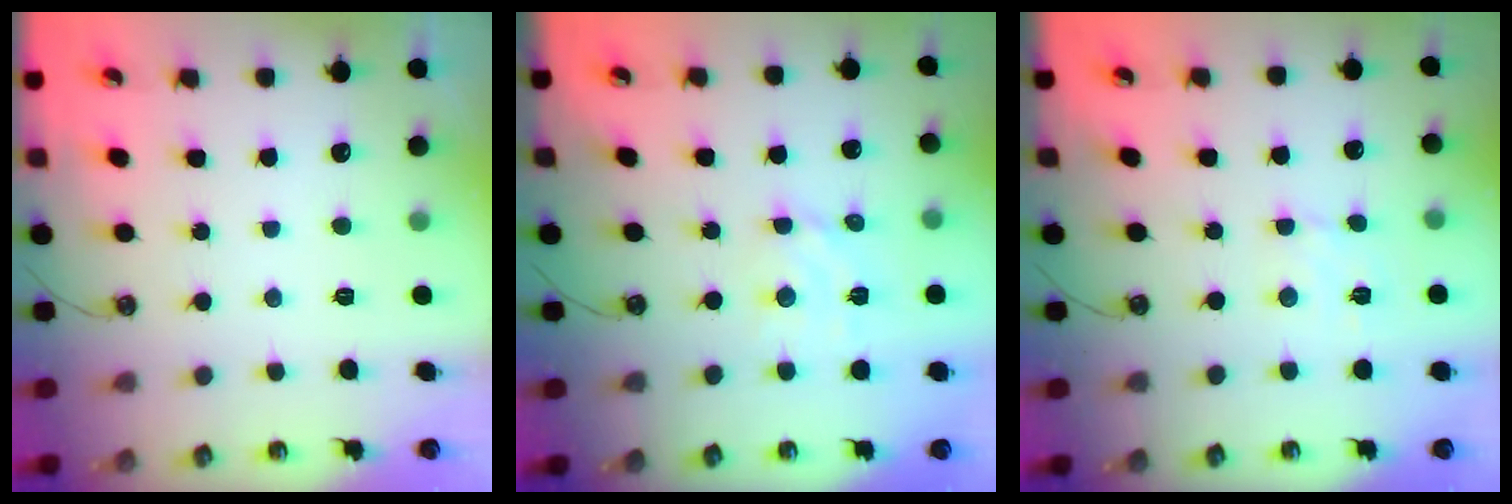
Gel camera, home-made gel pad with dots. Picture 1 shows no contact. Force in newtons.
{"total": 5.2, "press": 5.2, "slide": 0.3}
{"total": 2.9, "press": 2.8, "slide": 0.6}